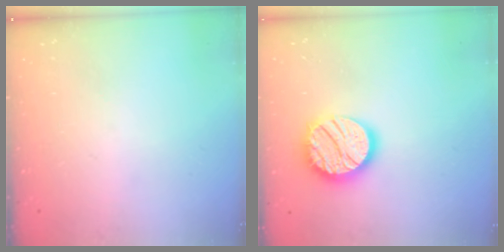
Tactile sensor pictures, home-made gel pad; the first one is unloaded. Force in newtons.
{"total": 17.8, "press": 17.7, "slide": 1.2}